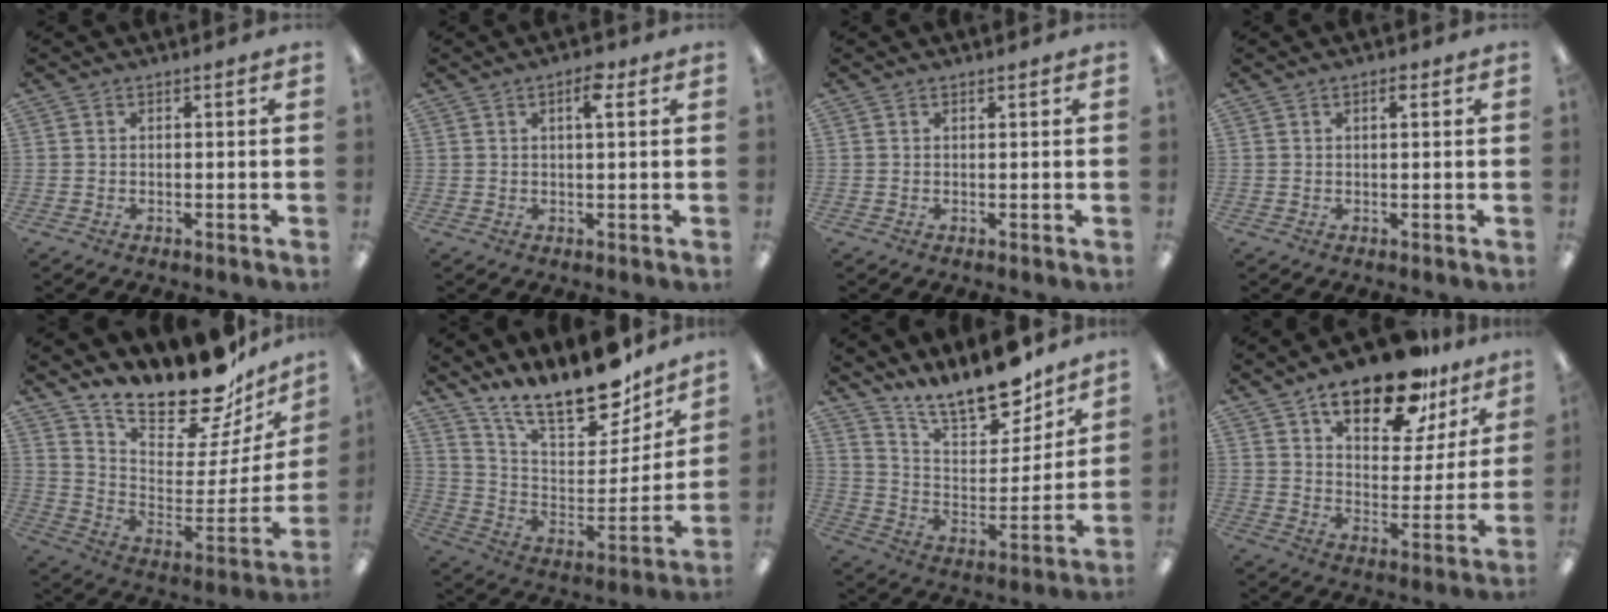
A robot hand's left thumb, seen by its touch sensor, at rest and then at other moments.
{"total": 4.6, "force": [2.3, 1.4, 3.7], "torque": [-0.048, -0.006, 0.032]}
{"total": 0.6, "force": [0.5, 0.1, 0.3], "torque": [-0.006, 0.002, 0.009]}
{"total": 1.6, "force": [0.9, 0.5, 1.2], "torque": [-0.019, 0.001, 0.013]}
{"total": 20.4, "force": [18.2, 5.9, 7.2], "torque": [-0.104, -0.155, 0.311]}
{"total": 18.6, "force": [16.1, 5.2, 7.8], "torque": [-0.132, -0.124, 0.280]}
{"total": 16.0, "force": [14.0, 4.6, 6.3], "torque": [-0.114, -0.105, 0.244]}
{"total": 19.4, "force": [13.9, 7.8, 11.1], "torque": [-0.167, -0.077, 0.232]}